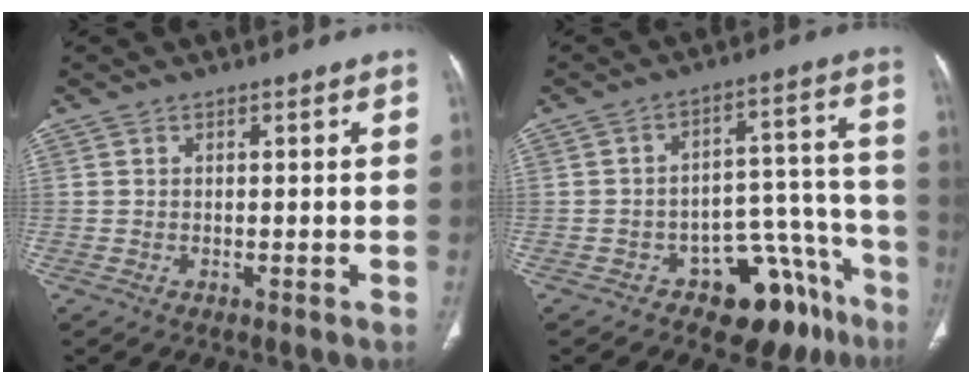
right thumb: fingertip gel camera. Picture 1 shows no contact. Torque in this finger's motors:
{"motor_torque": [2.74, 1.80, 0.64, -1.34, 0.01]}